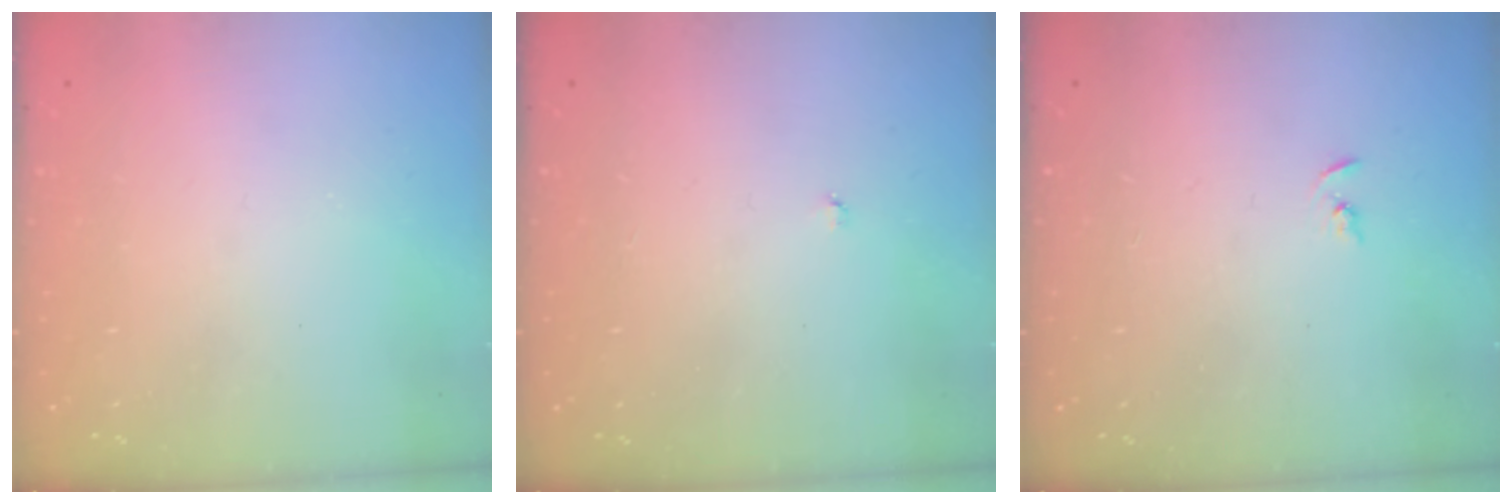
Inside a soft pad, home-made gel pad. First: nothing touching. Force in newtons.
{"total": 2.9, "press": 2.9, "slide": 0.3}
{"total": 2.4, "press": 2.3, "slide": 0.2}